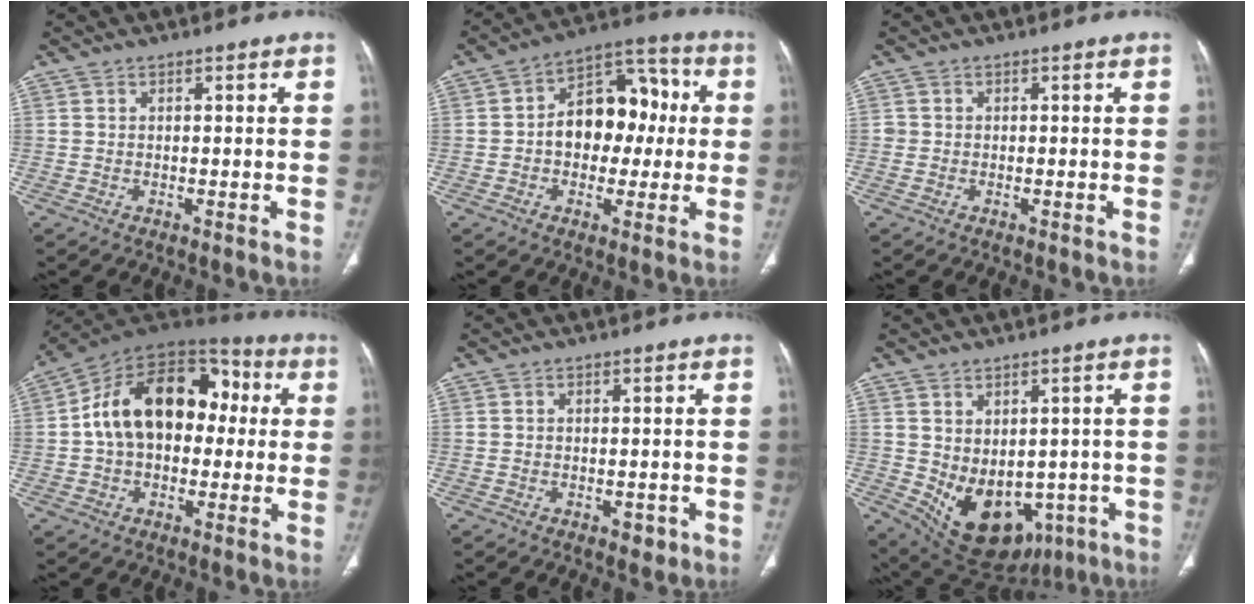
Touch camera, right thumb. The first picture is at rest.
{"total": 14.2, "force": [0.4, 9.9, 10.1], "torque": [-0.103, 0.039, -0.001]}
{"total": 0.7, "force": [-0.1, 0.7, 0.1], "torque": [0.004, 0.005, -0.001]}
{"total": 20.5, "force": [1.8, 13.8, 15.1], "torque": [-0.218, 0.048, 0.020]}
{"total": 2.0, "force": [-0.9, 1.4, 1.1], "torque": [-0.006, 0.002, -0.007]}
{"total": 15.4, "force": [-4.2, 10.8, 10.1], "torque": [-0.136, 0.003, -0.025]}